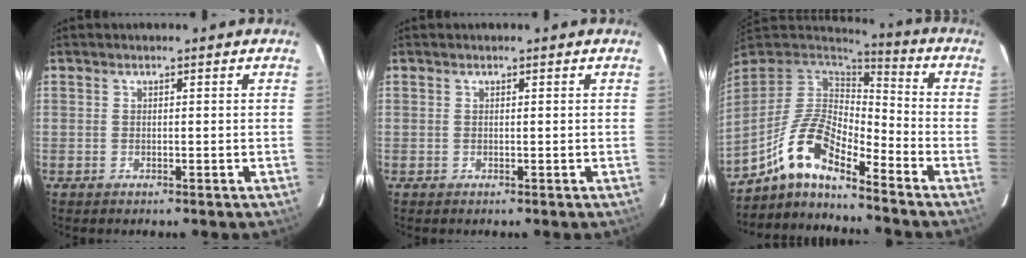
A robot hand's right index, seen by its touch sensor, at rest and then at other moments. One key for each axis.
{"total": 0.0}
{"total": 12.1, "fx": -8.1, "fy": 3.3, "fz": 8.4, "tx": -0.176, "ty": 0.028, "tz": -0.148}